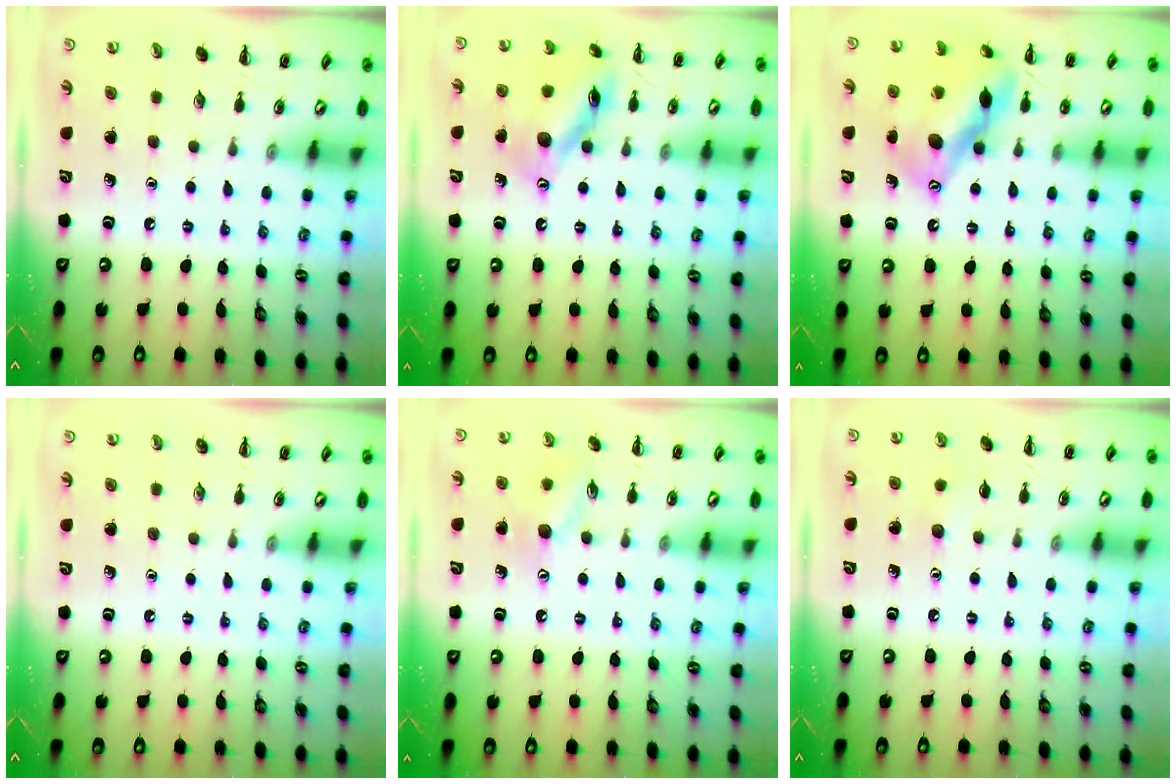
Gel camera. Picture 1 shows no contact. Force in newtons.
{"total": 14.6, "press": 14.6, "slide": 0.9}
{"total": 15.0, "press": 14.7, "slide": 2.9}
{"total": 0.0}
{"total": 9.1, "press": 9.0, "slide": 1.1}
{"total": 4.3, "press": 4.2, "slide": 1.0}